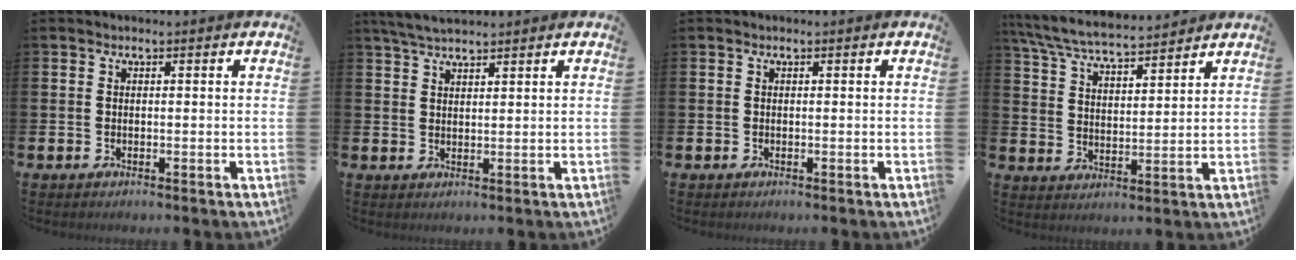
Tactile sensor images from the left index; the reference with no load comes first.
{"total": 5.0, "force": [4.8, 0.5, 1.3], "torque": [-0.046, -0.013, 0.089]}
{"total": 0.0}
{"total": 6.8, "force": [6.5, 0.7, 1.9], "torque": [-0.065, -0.037, 0.115]}